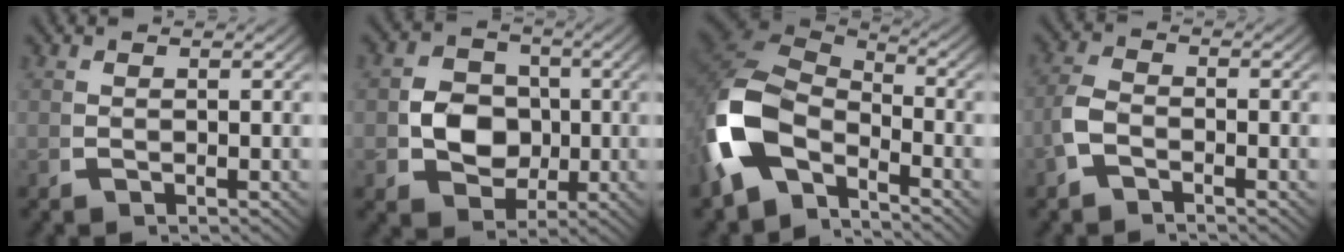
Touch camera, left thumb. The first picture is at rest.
{"total": 7.7, "force": [-0.7, 6.3, 4.4], "torque": [-0.080, -0.029, -0.006]}
{"total": 11.8, "force": [-1.2, 7.9, 8.6], "torque": [-0.212, -0.022, -0.017]}
{"total": 2.7, "force": [-1.3, 1.7, 1.6], "torque": [-0.043, -0.004, -0.026]}